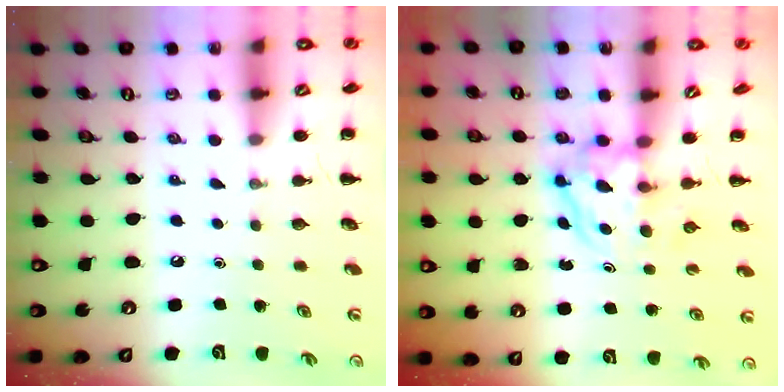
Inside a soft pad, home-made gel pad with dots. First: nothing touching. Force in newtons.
{"total": 3.9, "press": 3.9, "slide": 0.4}